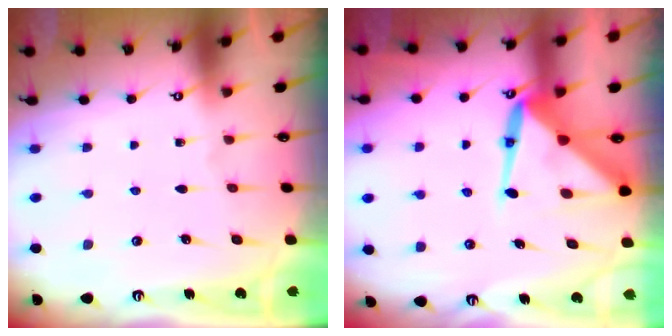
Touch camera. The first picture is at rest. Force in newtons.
{"total": 11.4, "press": 11.3, "slide": 1.1}